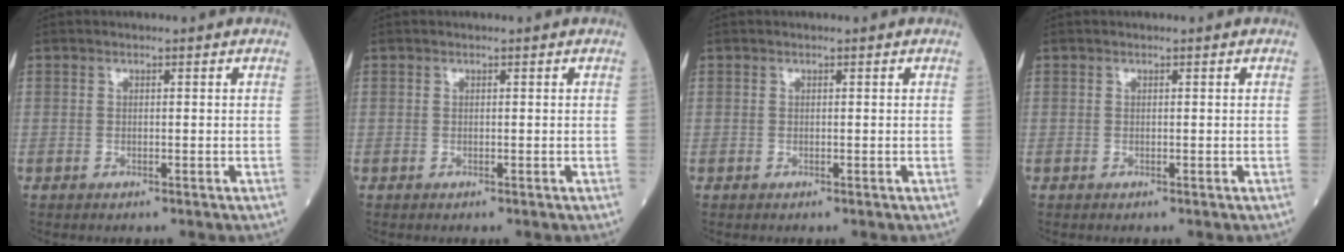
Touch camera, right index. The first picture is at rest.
{"total": 0.0}
{"total": 0.0}
{"total": 0.0}